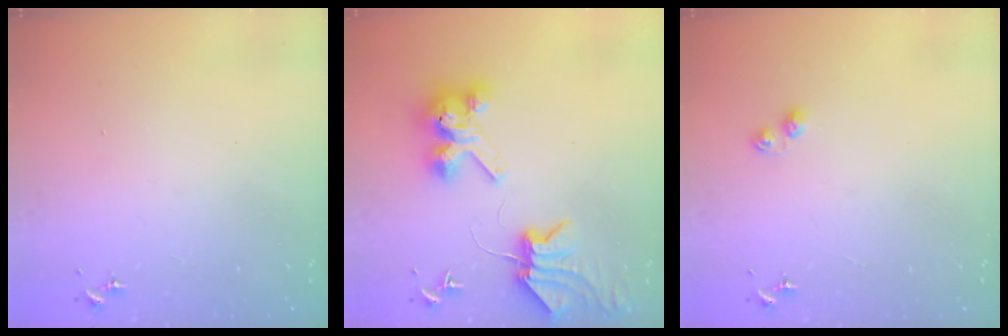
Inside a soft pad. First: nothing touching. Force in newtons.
{"total": 8.1, "press": 8.0, "slide": 1.1}
{"total": 3.1, "press": 3.1, "slide": 0.3}